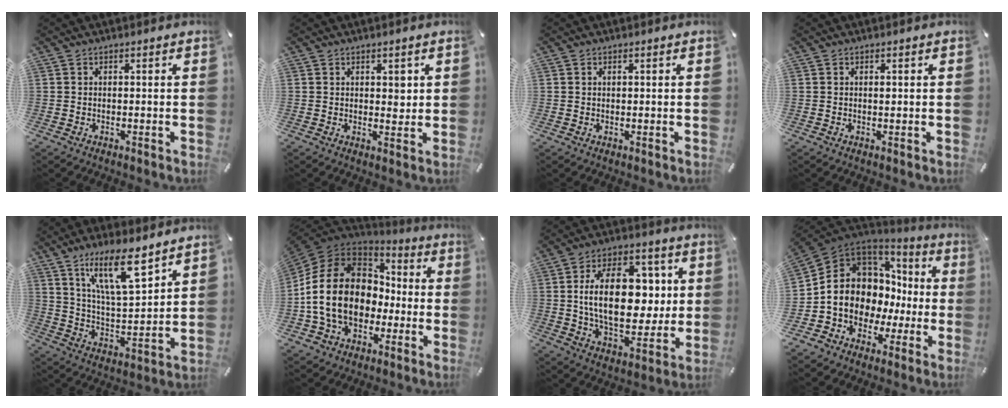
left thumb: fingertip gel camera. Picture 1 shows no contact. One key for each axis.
{"total": 2.7, "fx": 1.1, "fy": 1.9, "fz": 1.5, "tx": -0.001, "ty": -0.010, "tz": 0.012}
{"total": 0.0}
{"total": 0.6, "fx": 0.2, "fy": 0.3, "fz": 0.5, "tx": -0.011, "ty": -0.001, "tz": 0.003}
{"total": 16.0, "fx": 10.5, "fy": 5.4, "fz": 10.8, "tx": -0.192, "ty": -0.043, "tz": 0.180}
{"total": 18.6, "fx": -2.6, "fy": 14.9, "fz": 10.9, "tx": -0.229, "ty": 0.026, "tz": -0.044}
{"total": 21.2, "fx": 2.5, "fy": 13.2, "fz": 16.4, "tx": -0.293, "ty": 0.004, "tz": 0.042}
{"total": 11.3, "fx": -0.7, "fy": 10.1, "fz": 4.9, "tx": -0.118, "ty": -0.024, "tz": -0.014}